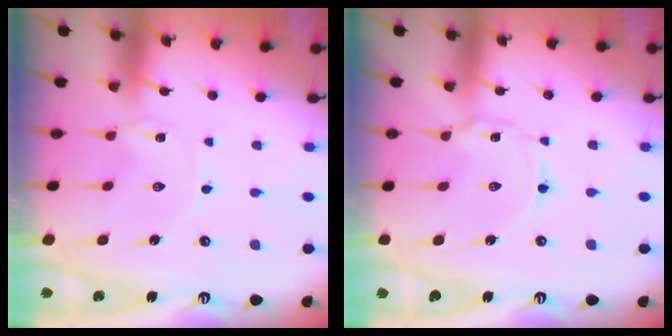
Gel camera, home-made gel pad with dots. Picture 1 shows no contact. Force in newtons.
{"total": 2.3, "press": 2.3, "slide": 0.2}